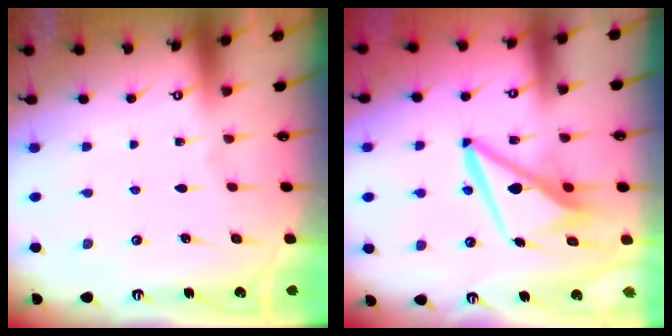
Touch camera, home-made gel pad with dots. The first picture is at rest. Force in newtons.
{"total": 10.2, "press": 10.0, "slide": 1.6}